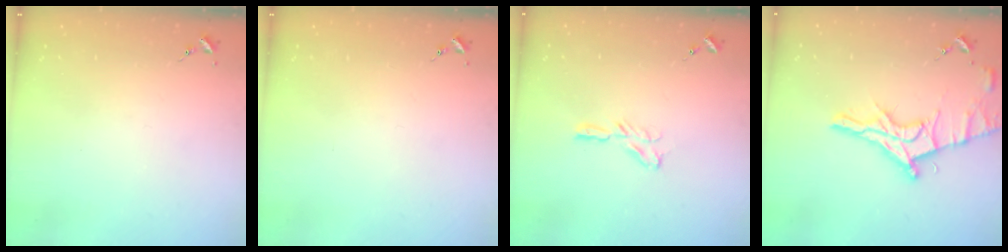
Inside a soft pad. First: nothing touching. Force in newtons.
{"total": 0.0}
{"total": 5.9, "press": 5.9, "slide": 0.5}
{"total": 15.5, "press": 15.4, "slide": 1.4}